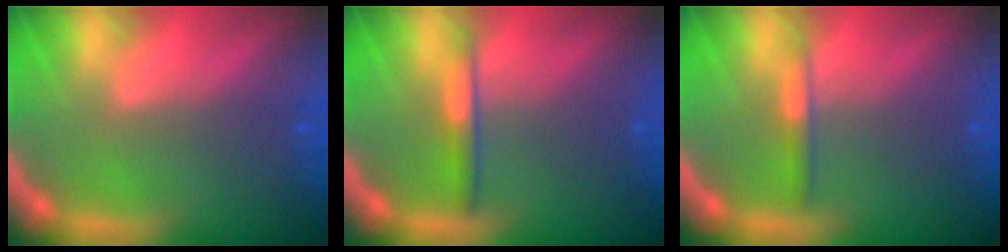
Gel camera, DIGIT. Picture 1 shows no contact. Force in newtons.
{"total": 2.0}
{"total": 1.4}